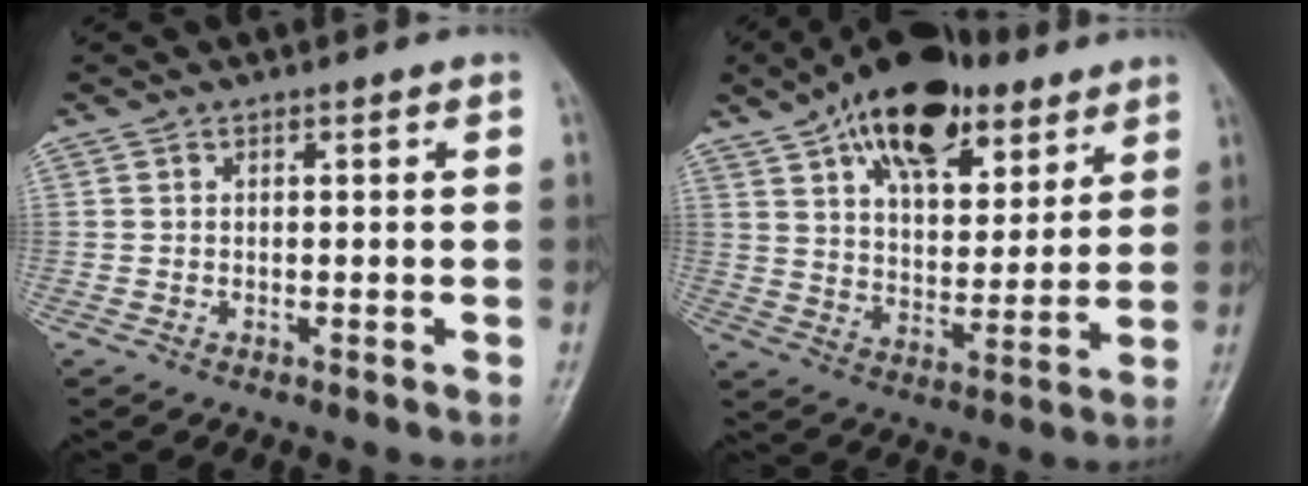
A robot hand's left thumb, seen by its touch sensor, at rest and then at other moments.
{"total": 19.6, "force": [11.6, 9.9, 12.2], "torque": [-0.155, -0.037, 0.189]}